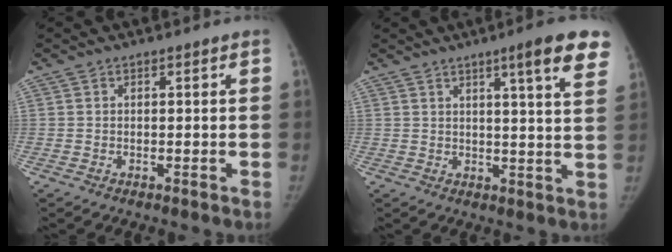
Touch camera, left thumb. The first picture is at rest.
{"total": 10.4, "force": [6.3, 1.0, 8.2], "torque": [-0.093, -0.030, 0.071]}